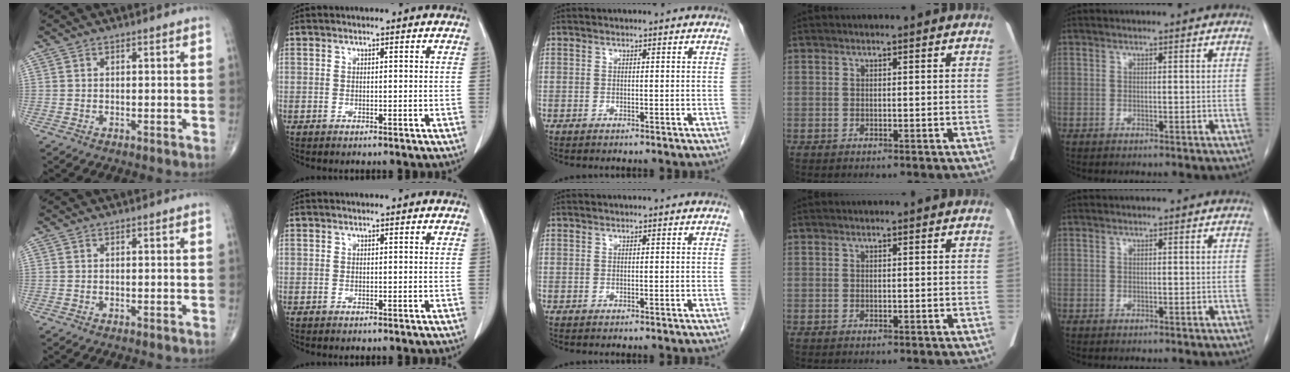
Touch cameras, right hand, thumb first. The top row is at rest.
{}